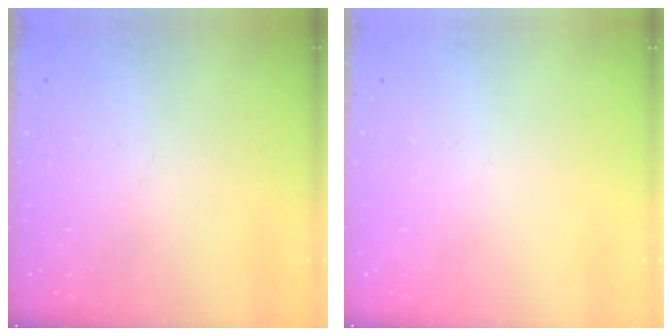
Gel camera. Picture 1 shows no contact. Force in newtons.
{"total": 0.0}